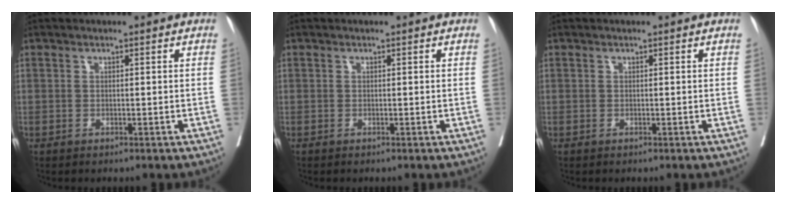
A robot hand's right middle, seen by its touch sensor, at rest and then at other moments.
{"total": 0.0}
{"total": 0.0}